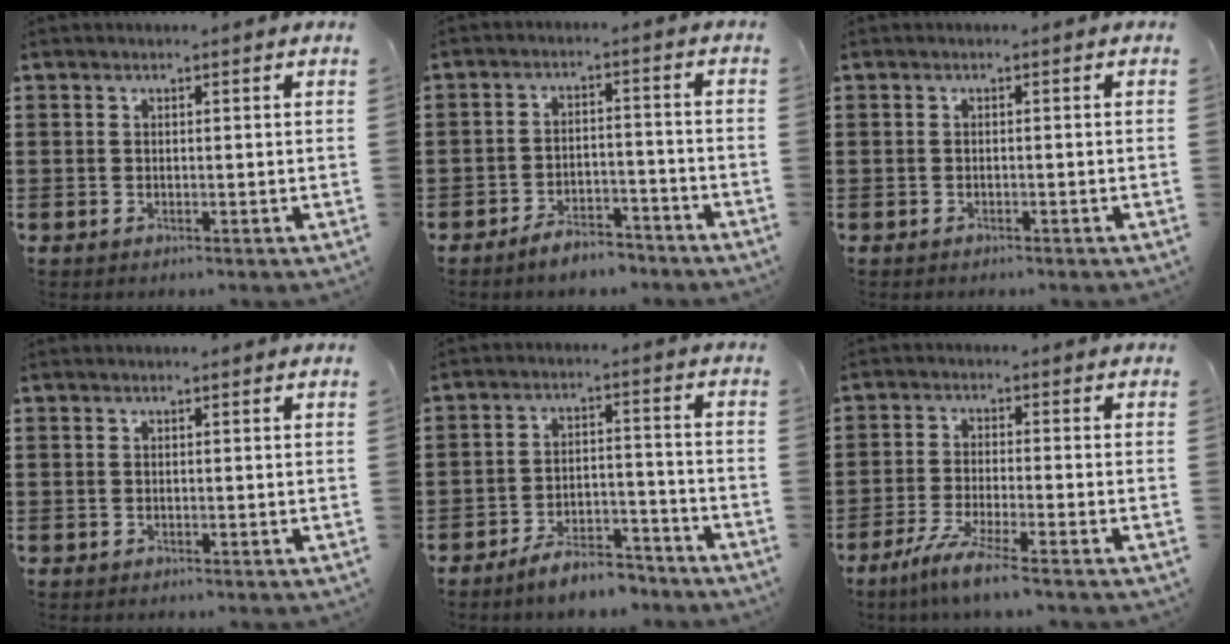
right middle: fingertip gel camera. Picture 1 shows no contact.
{"total": 4.7, "force": [-4.5, 1.0, 0.8], "torque": [-0.020, 0.011, -0.092]}
{"total": 0.5, "force": [-0.5, 0.2, 0.1], "torque": [-0.002, 0.000, -0.011]}
{"total": 0.0}
{"total": 6.3, "force": [-5.9, 1.3, 1.7], "torque": [-0.021, 0.016, -0.112]}
{"total": 5.5, "force": [-4.2, -0.1, 3.6], "torque": [-0.078, -0.016, -0.079]}